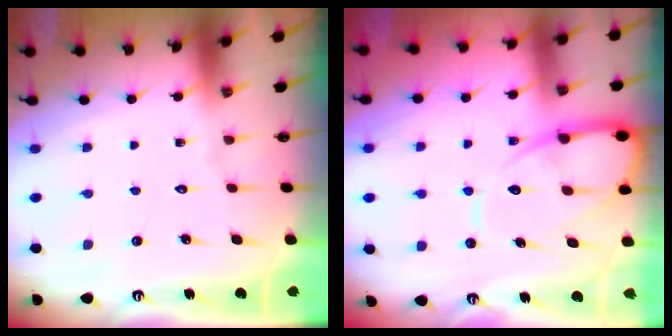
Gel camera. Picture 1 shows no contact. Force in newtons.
{"total": 11.4, "press": 11.3, "slide": 1.3}